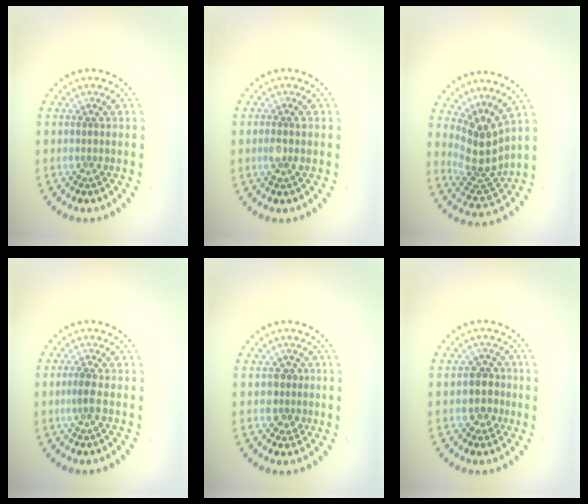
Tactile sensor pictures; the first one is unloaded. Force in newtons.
{"total": 1.4, "press": 1.3, "slide": 0.6}
{"total": 3.9, "press": 2.9, "slide": 2.6}
{"total": 1.1, "press": 1.0, "slide": 0.5}
{"total": 1.6, "press": 1.4, "slide": 0.7}
{"total": 2.4, "press": 2.2, "slide": 1.0}